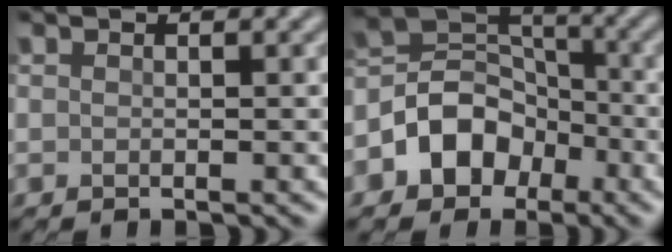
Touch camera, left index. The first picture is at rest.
{"total": 6.2, "force": [-3.3, 4.6, 2.5], "torque": [-0.031, 0.005, -0.066]}